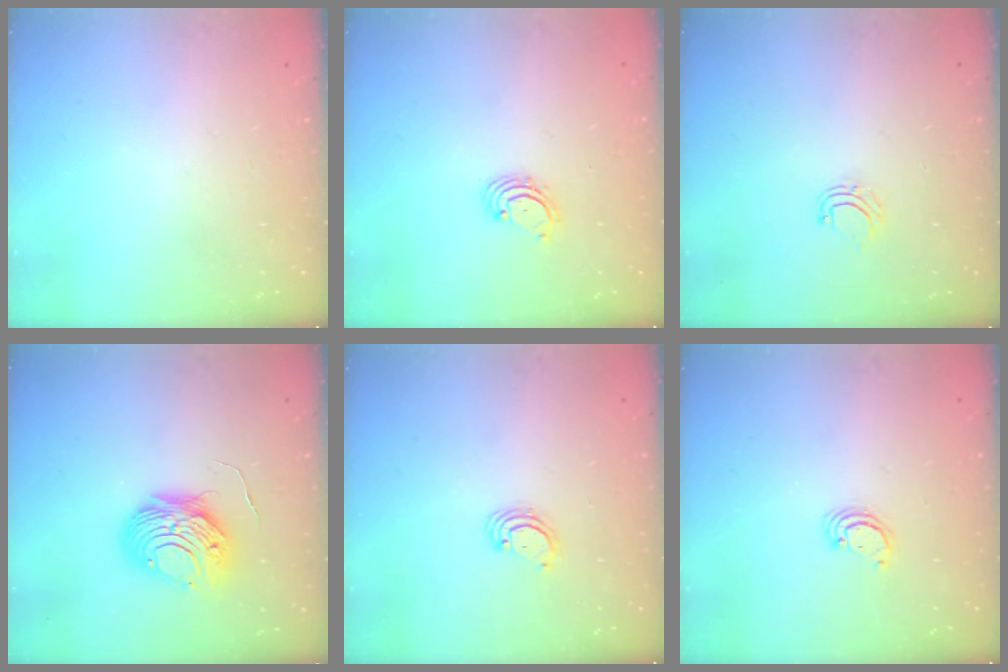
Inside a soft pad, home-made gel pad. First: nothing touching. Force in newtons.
{"total": 1.8, "press": 1.7, "slide": 0.6}
{"total": 4.9, "press": 4.8, "slide": 0.5}
{"total": 9.4, "press": 9.4, "slide": 1.0}
{"total": 2.8, "press": 2.8, "slide": 0.2}
{"total": 2.6, "press": 2.6, "slide": 0.3}